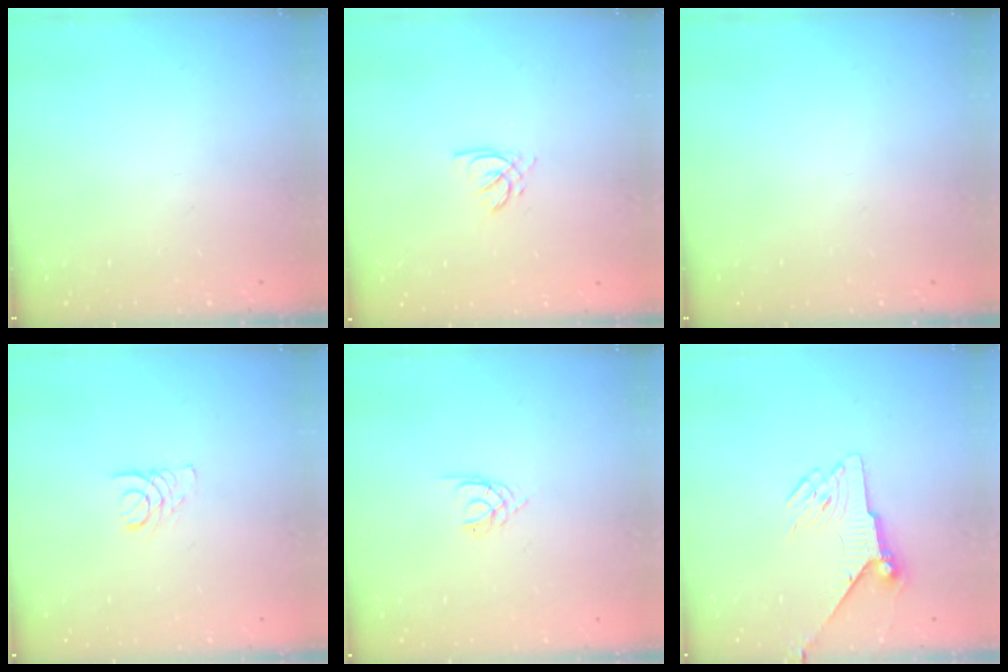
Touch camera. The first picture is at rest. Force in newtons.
{"total": 2.6, "press": 2.6, "slide": 0.2}
{"total": 0.0}
{"total": 1.9, "press": 1.9, "slide": 0.2}
{"total": 1.6, "press": 1.6, "slide": 0.3}
{"total": 6.3, "press": 6.2, "slide": 1.0}